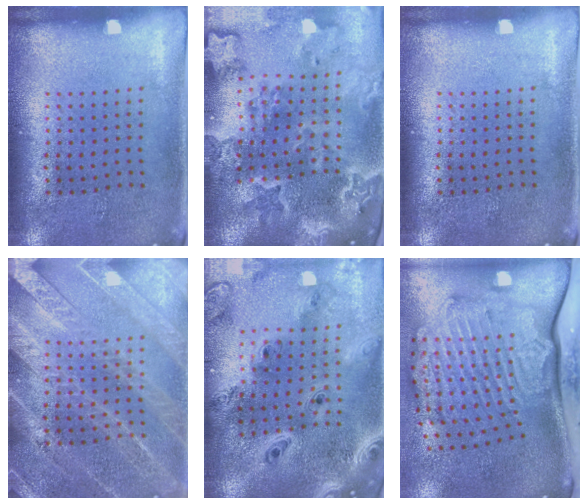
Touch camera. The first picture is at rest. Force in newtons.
{"total": 4.7, "press": 3.8, "slide": 2.8}
{"total": 0.0}
{"total": 3.1, "press": 3.1, "slide": 0.4}
{"total": 4.1, "press": 3.1, "slide": 2.6}
{"total": 3.3, "press": 2.5, "slide": 2.2}